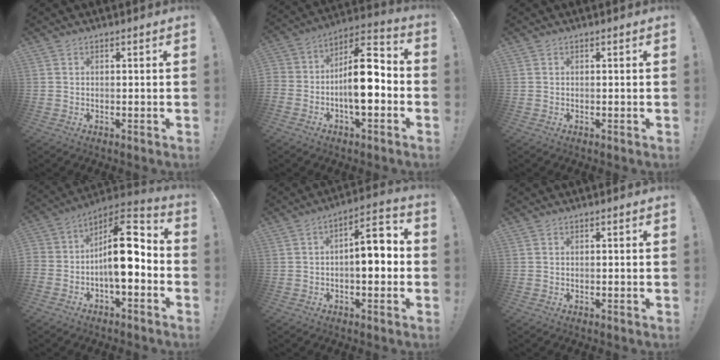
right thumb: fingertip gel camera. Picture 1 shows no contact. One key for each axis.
{"total": 14.4, "fx": -3.4, "fy": 8.0, "fz": 11.5, "tx": -0.175, "ty": 0.033, "tz": -0.053}
{"total": 0.0}
{"total": 15.7, "fx": -1.4, "fy": 9.0, "fz": 12.7, "tx": -0.188, "ty": 0.021, "tz": -0.019}
{"total": 9.7, "fx": -0.7, "fy": 4.2, "fz": 8.7, "tx": -0.116, "ty": 0.002, "tz": -0.015}
{"total": 0.0}